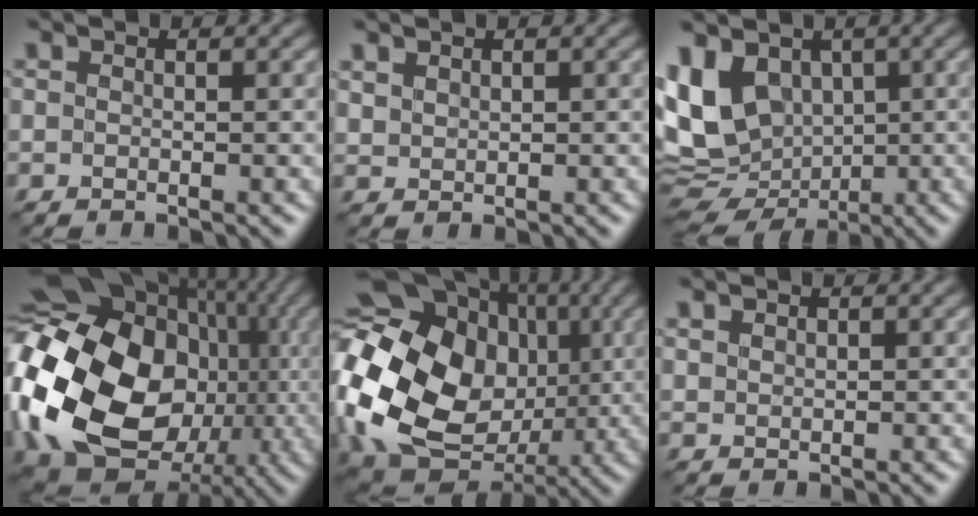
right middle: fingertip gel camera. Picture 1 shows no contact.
{"total": 1.0, "force": [0.8, 0.6, 0.1], "torque": [-0.007, 0.000, 0.022]}
{"total": 10.0, "force": [0.3, 7.8, 6.2], "torque": [-0.125, -0.008, 0.014]}
{"total": 20.7, "force": [-1.8, 16.4, 12.4], "torque": [-0.274, -0.011, -0.020]}
{"total": 19.3, "force": [1.1, 15.8, 11.0], "torque": [-0.224, -0.001, 0.016]}
{"total": 0.7, "force": [0.6, 0.3, 0.0], "torque": [-0.003, 0.001, 0.017]}